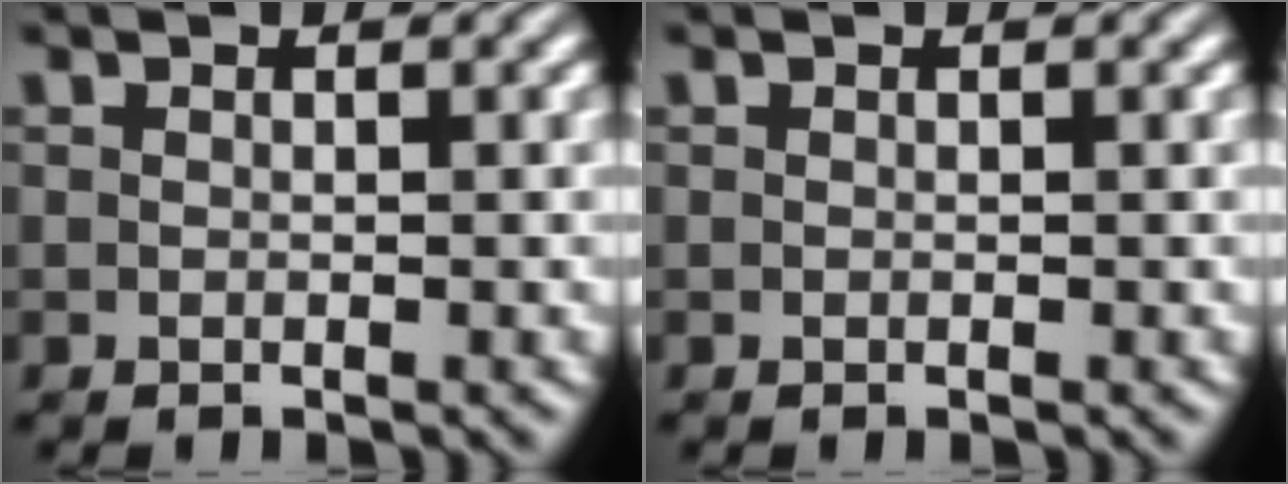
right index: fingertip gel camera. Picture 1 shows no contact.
{"total": 0.0}